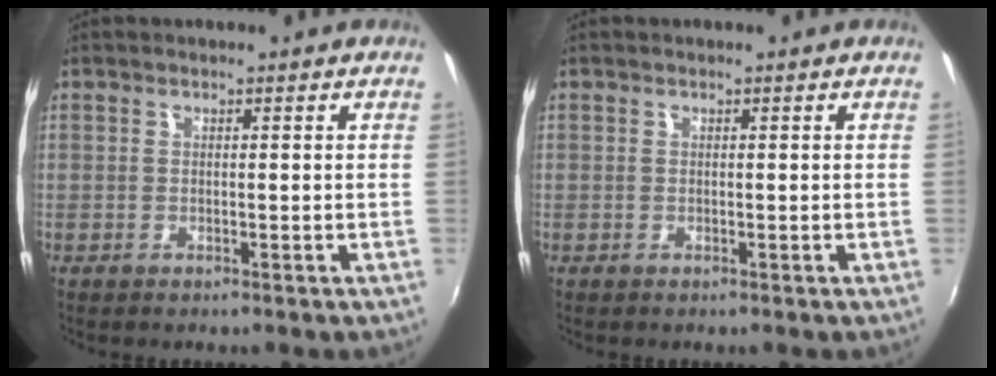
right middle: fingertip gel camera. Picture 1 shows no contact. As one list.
[{"total": 0.0}]